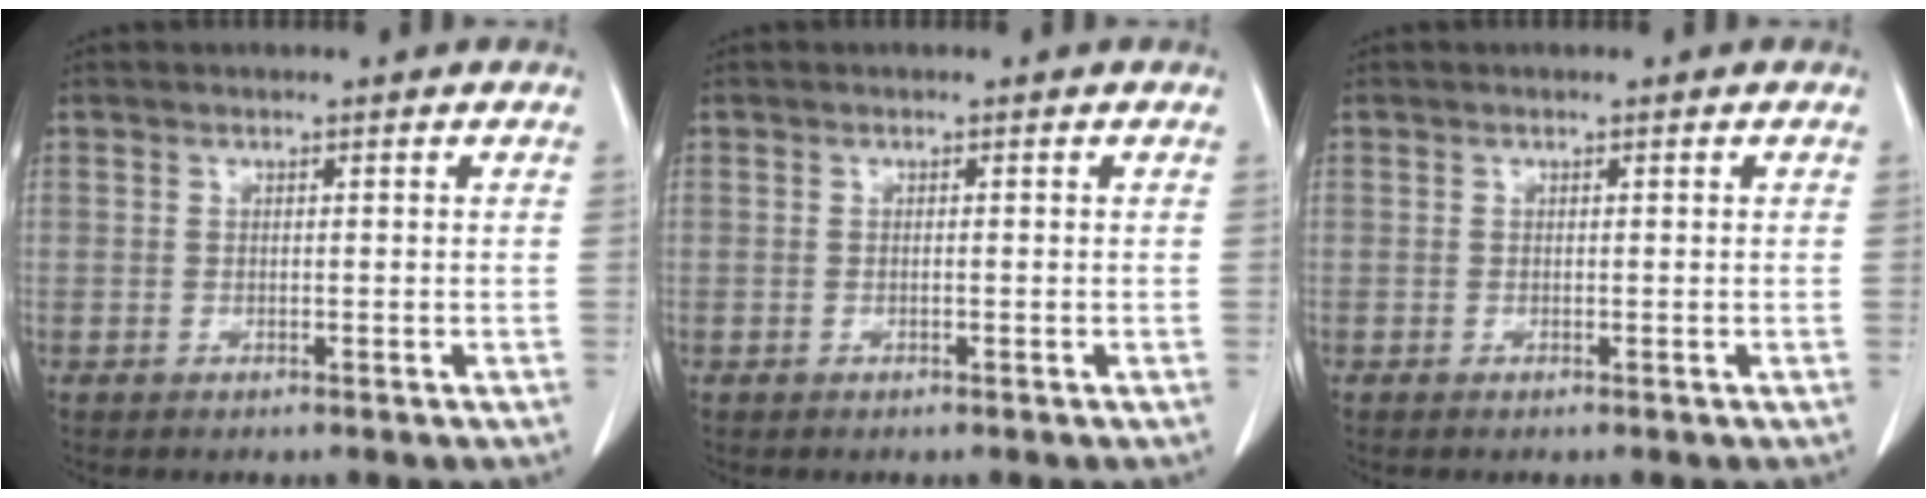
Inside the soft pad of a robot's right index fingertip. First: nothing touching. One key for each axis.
{"total": 0.0}
{"total": 0.0}